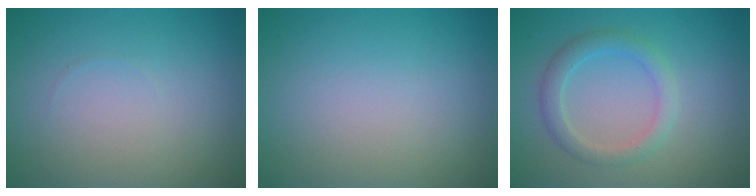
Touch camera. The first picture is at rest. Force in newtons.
{"total": 0.0}
{"total": 2.5, "press": 2.5, "slide": 0.0}